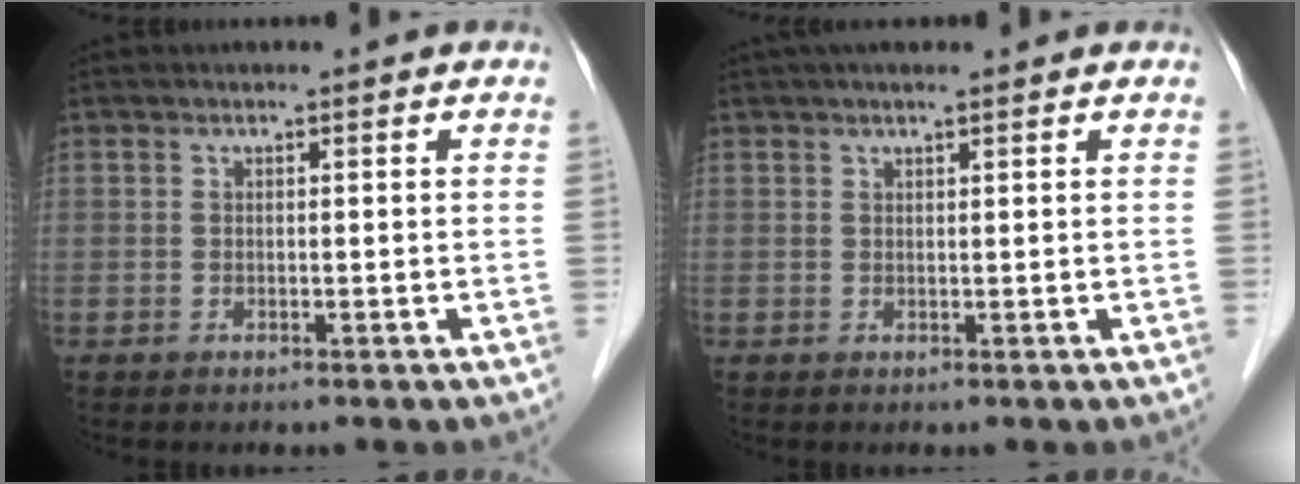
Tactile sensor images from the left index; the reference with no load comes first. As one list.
[{"total": 3.3, "force": [2.6, 0.4, 1.9], "torque": [-0.024, 0.026, 0.044]}]